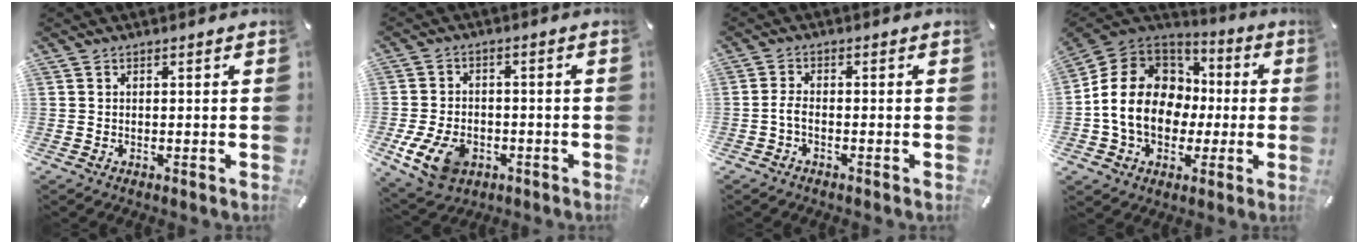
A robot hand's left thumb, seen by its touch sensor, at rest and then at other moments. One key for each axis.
{"total": 10.2, "fx": -3.8, "fy": 7.3, "fz": 6.0, "tx": -0.130, "ty": 0.011, "tz": -0.068}
{"total": 2.5, "fx": -1.2, "fy": 1.0, "fz": 2.0, "tx": -0.049, "ty": 0.001, "tz": -0.026}
{"total": 17.5, "fx": -1.9, "fy": 14.6, "fz": 9.5, "tx": -0.197, "ty": 0.018, "tz": -0.031}